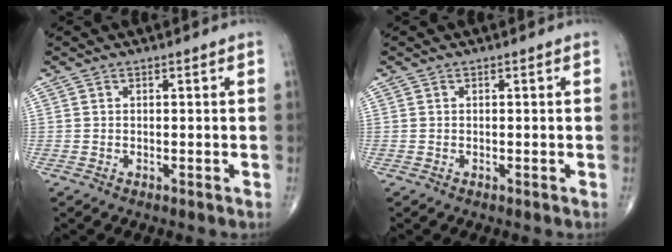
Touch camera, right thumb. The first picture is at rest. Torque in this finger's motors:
{"motor_torque": [0.00, 0.00, 0.00, 0.00, 0.00]}